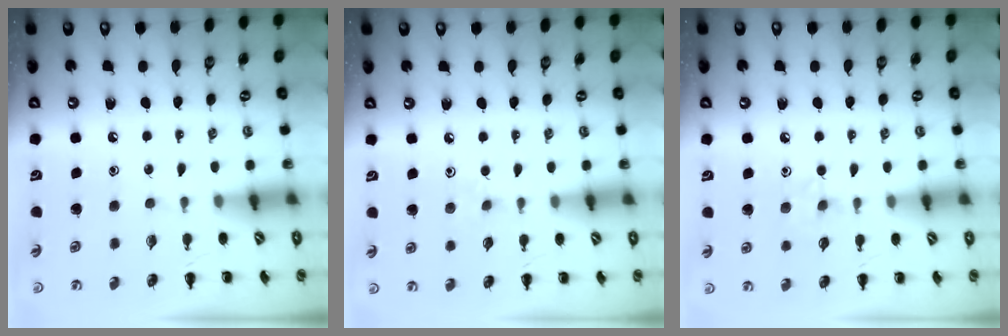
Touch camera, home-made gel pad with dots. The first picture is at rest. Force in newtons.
{"total": 4.2, "press": 3.9, "slide": 1.5}
{"total": 6.1, "press": 5.8, "slide": 1.9}